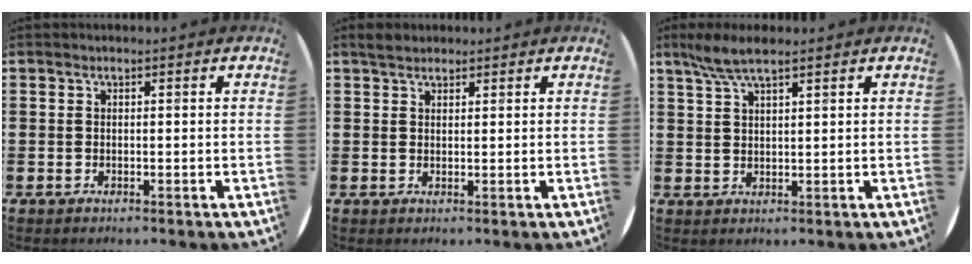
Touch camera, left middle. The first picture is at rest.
{"total": 1.8, "force": [1.6, 0.7, 0.4], "torque": [-0.003, 0.002, 0.028]}
{"total": 4.5, "force": [3.4, 0.7, 2.8], "torque": [-0.062, 0.002, 0.061]}